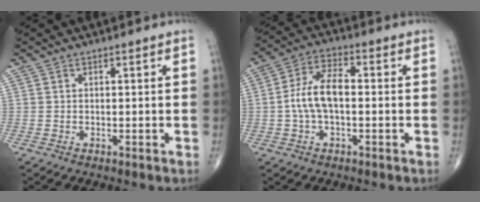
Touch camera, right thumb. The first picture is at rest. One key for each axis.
{"total": 8.7, "fx": -0.6, "fy": 4.3, "fz": 7.5, "tx": -0.152, "ty": 0.027, "tz": -0.018}